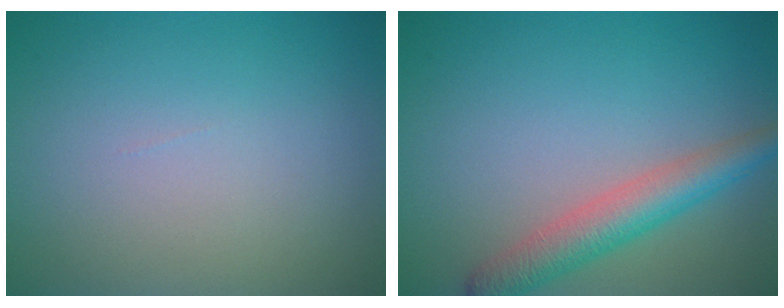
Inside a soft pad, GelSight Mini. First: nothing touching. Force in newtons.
{"total": 4.2, "press": 4.2, "slide": 0.1}